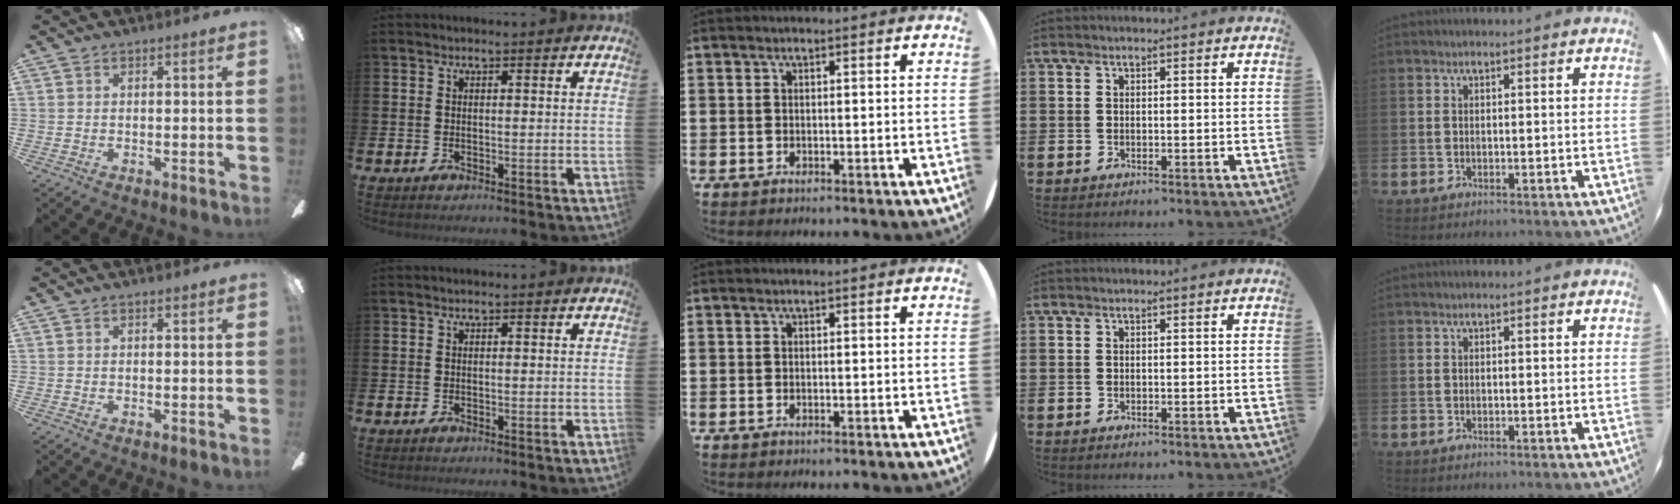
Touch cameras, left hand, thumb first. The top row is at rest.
{}